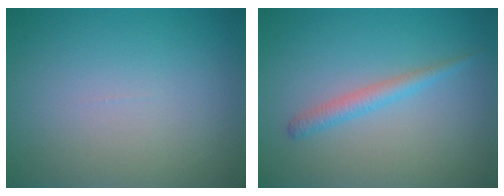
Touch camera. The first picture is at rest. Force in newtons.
{"total": 1.8, "press": 1.8, "slide": 0.0}